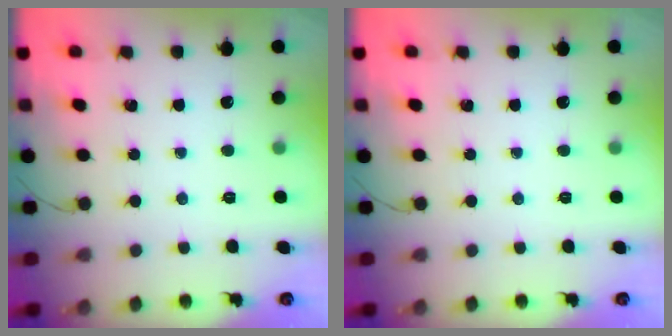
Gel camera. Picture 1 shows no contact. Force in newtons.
{"total": 0.0}